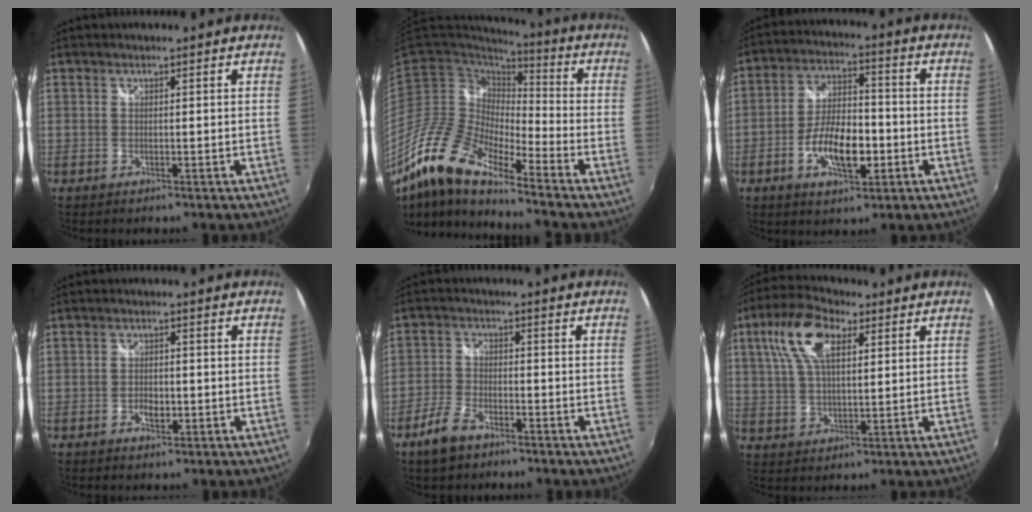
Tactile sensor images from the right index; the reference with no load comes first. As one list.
[{"total": 15.9, "force": [-11.7, 4.1, 9.9], "torque": [-0.179, -0.013, -0.239]}, {"total": 11.0, "force": [-3.5, 5.0, 9.2], "torque": [-0.180, 0.003, -0.058]}, {"total": 2.7, "force": [-0.9, 1.7, 1.8], "torque": [-0.033, -0.002, -0.016]}, {"total": 6.4, "force": [-4.4, 3.1, 3.5], "torque": [-0.088, 0.001, -0.086]}, {"total": 11.7, "force": [4.6, 5.6, 9.2], "torque": [-0.185, 0.028, 0.083]}]